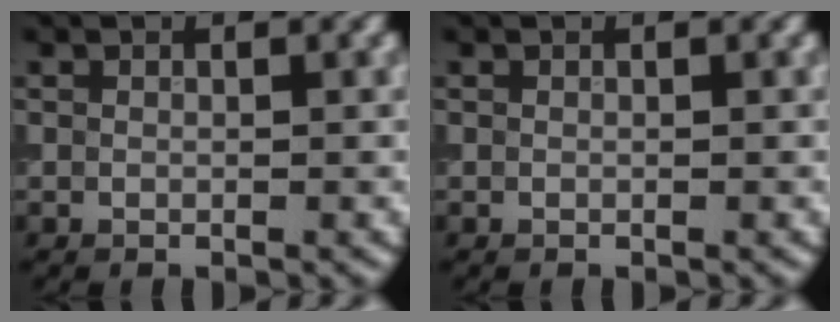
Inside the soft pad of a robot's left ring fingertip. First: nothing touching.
{"total": 0.0}